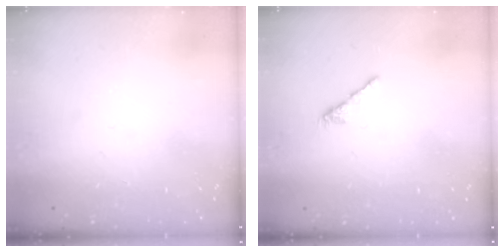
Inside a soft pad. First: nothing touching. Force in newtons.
{"total": 2.1, "press": 2.0, "slide": 0.7}